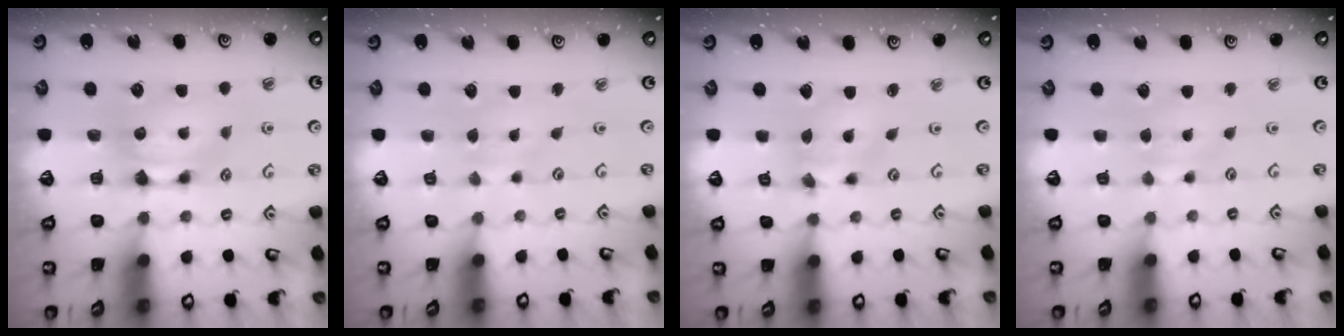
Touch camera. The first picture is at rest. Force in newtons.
{"total": 1.8, "press": 1.8, "slide": 0.1}
{"total": 1.5, "press": 0.7, "slide": 1.3}
{"total": 2.6, "press": 2.5, "slide": 0.3}